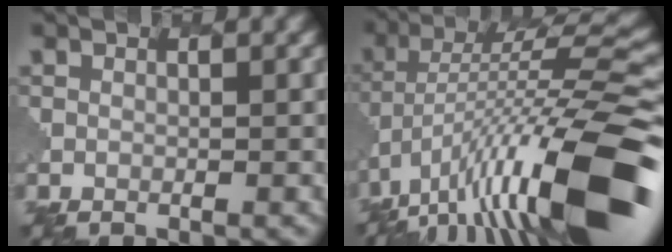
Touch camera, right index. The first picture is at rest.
{"total": 14.8, "force": [-6.1, 4.1, 12.9], "torque": [-0.222, 0.018, -0.098]}